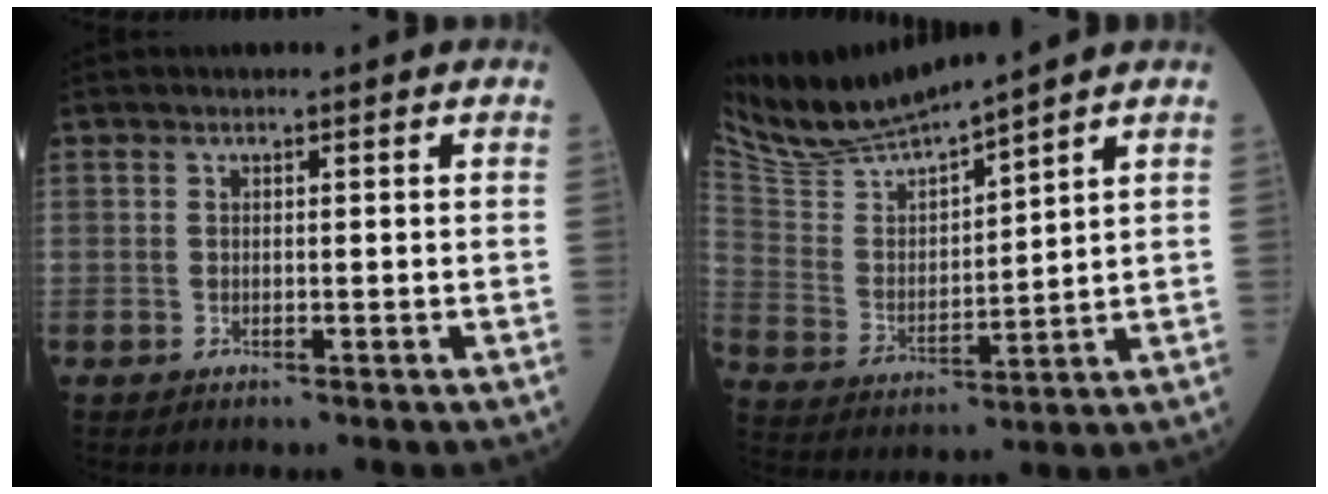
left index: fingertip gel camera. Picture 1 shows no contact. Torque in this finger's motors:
{"motor_torque": [0.47, -0.78, -0.10, -0.01]}